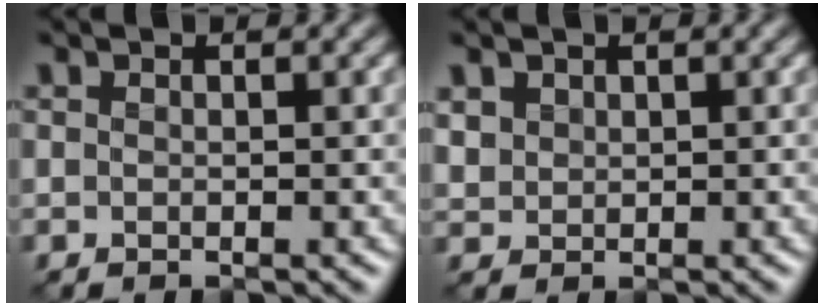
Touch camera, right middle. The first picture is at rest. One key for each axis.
{"total": 1.5, "fx": 0.8, "fy": 1.2, "fz": 0.4, "tx": -0.011, "ty": -0.002, "tz": 0.021}